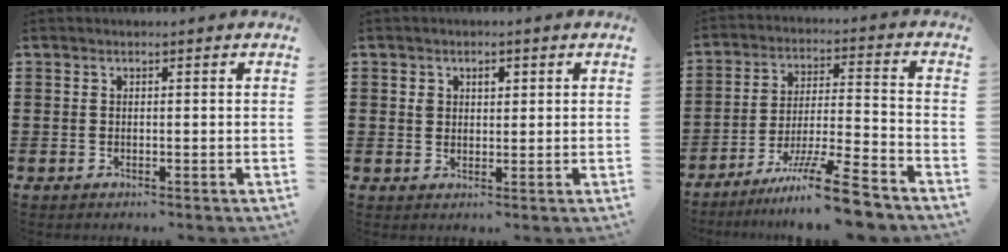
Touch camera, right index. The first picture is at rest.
{"total": 2.1, "force": [0.8, 1.7, 1.0], "torque": [-0.025, 0.011, 0.012]}
{"total": 11.9, "force": [-9.4, 0.4, 7.2], "torque": [-0.114, 0.023, -0.177]}